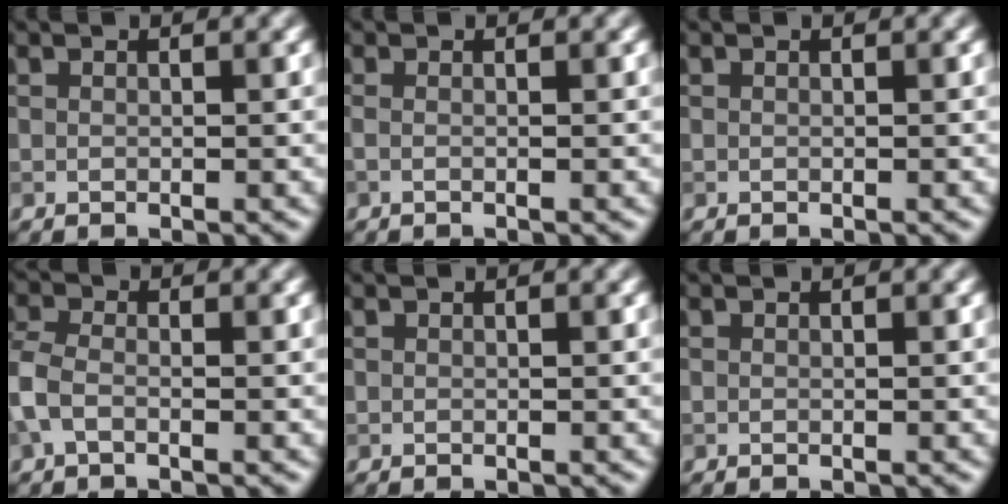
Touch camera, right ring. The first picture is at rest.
{"total": 1.0, "force": [-0.1, 0.4, 0.9], "torque": [-0.010, -0.006, -0.009]}
{"total": 0.0}
{"total": 2.6, "force": [-0.9, 1.6, 1.8], "torque": [-0.048, 0.004, -0.029]}
{"total": 0.0}
{"total": 0.0}